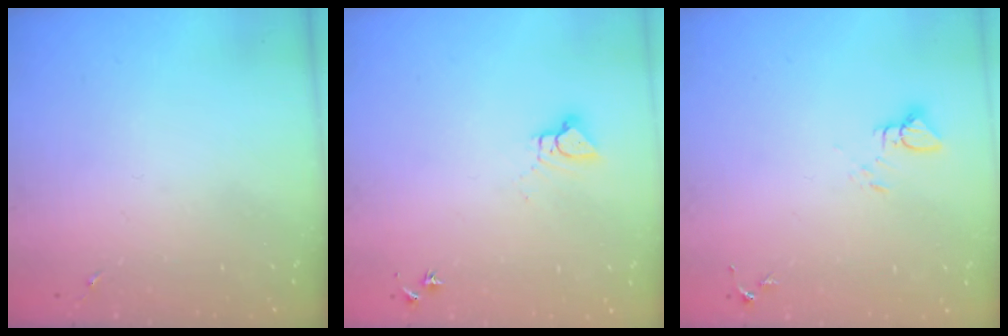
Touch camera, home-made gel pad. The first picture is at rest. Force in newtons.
{"total": 4.4, "press": 4.3, "slide": 0.4}
{"total": 3.1, "press": 3.1, "slide": 0.1}